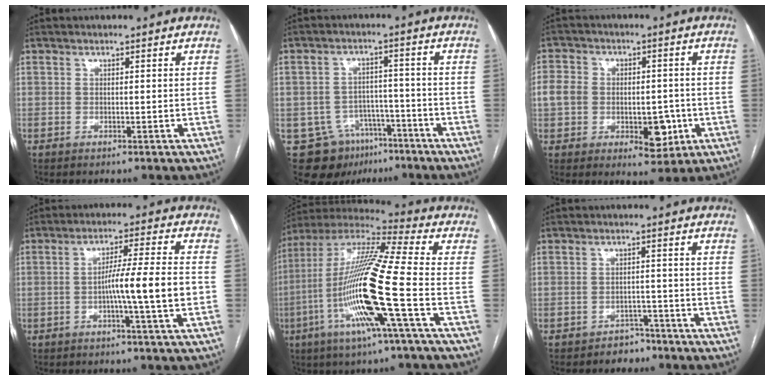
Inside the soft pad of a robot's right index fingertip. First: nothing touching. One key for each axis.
{"total": 10.9, "fx": -6.7, "fy": 7.9, "fz": 3.4, "tx": -0.054, "ty": 0.022, "tz": -0.096}
{"total": 9.8, "fx": -2.0, "fy": 6.6, "fz": 6.9, "tx": -0.097, "ty": 0.017, "tz": -0.025}
{"total": 9.1, "fx": -1.9, "fy": -0.8, "fz": 8.8, "tx": -0.144, "ty": 0.005, "tz": -0.031}
{"total": 19.8, "fx": -5.4, "fy": -0.2, "fz": 19.1, "tx": -0.389, "ty": -0.014, "tz": -0.115}
{"total": 3.0, "fx": -2.3, "fy": 1.9, "fz": 0.0, "tx": -0.001, "ty": 0.011, "tz": -0.031}